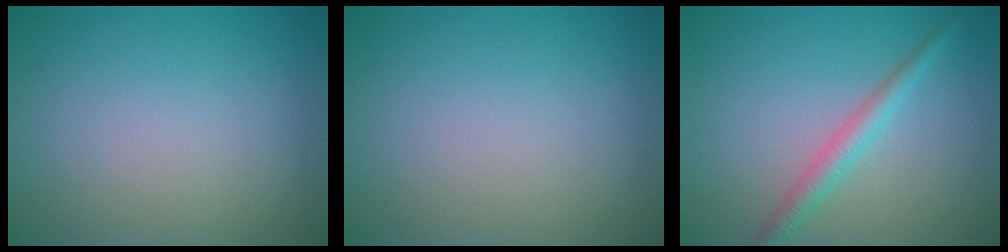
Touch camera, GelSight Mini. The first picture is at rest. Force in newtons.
{"total": 0.0}
{"total": 2.3, "press": 2.3, "slide": 0.1}